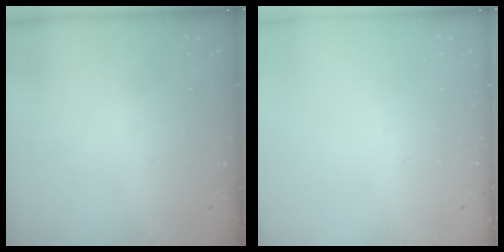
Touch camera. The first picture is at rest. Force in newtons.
{"total": 0.0}